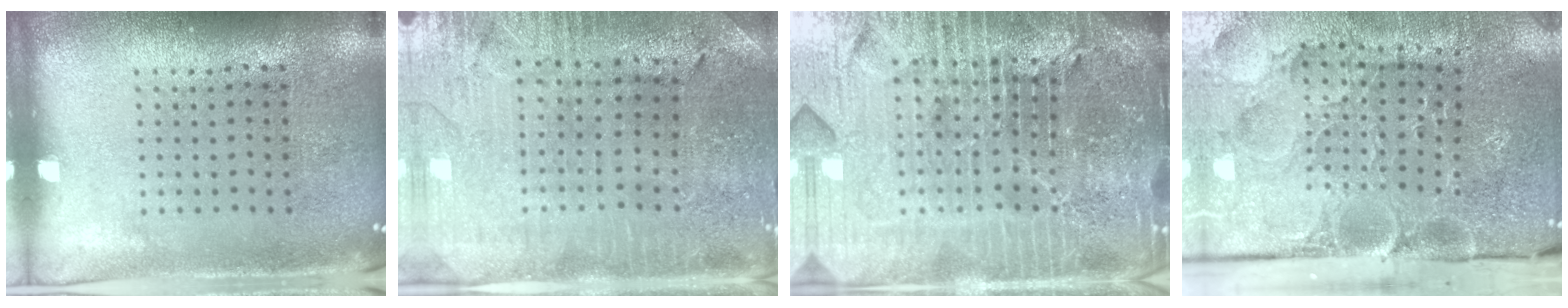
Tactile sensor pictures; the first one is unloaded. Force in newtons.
{"total": 1.0, "press": 0.9, "slide": 0.2}
{"total": 7.1, "press": 6.2, "slide": 3.6}
{"total": 4.1, "press": 3.7, "slide": 1.7}